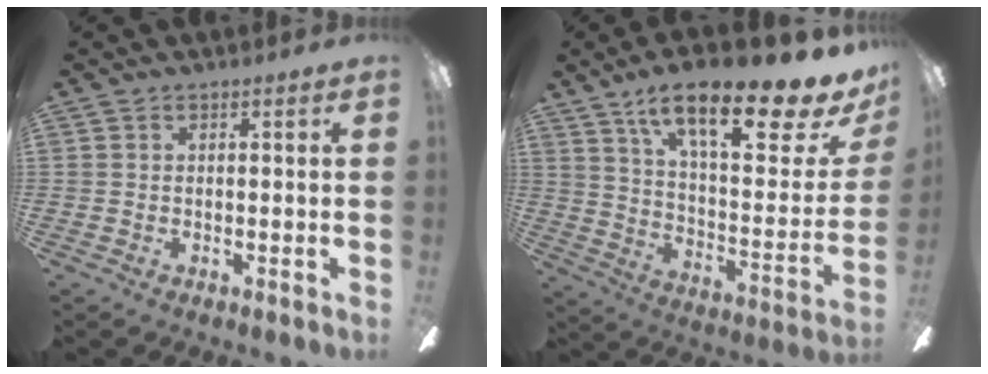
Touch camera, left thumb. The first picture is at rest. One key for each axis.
{"total": 21.6, "fx": 14.8, "fy": 5.3, "fz": 14.7, "tx": -0.220, "ty": -0.104, "tz": 0.236}